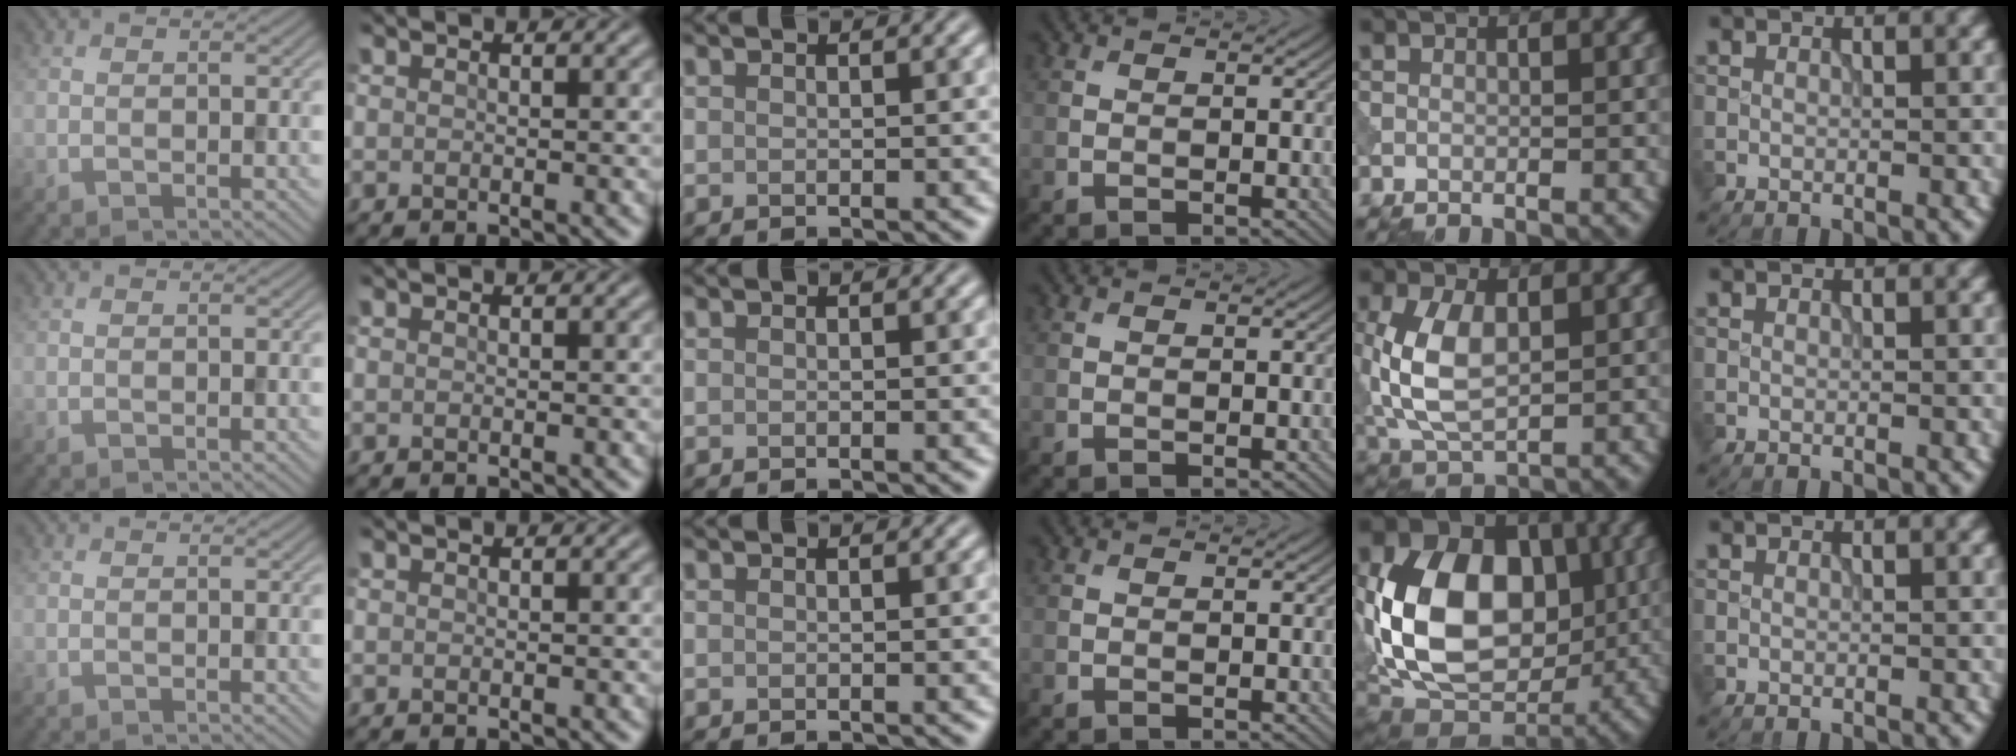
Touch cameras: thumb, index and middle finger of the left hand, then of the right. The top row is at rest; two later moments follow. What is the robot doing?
{"motion": "press", "object": "tv remote"}